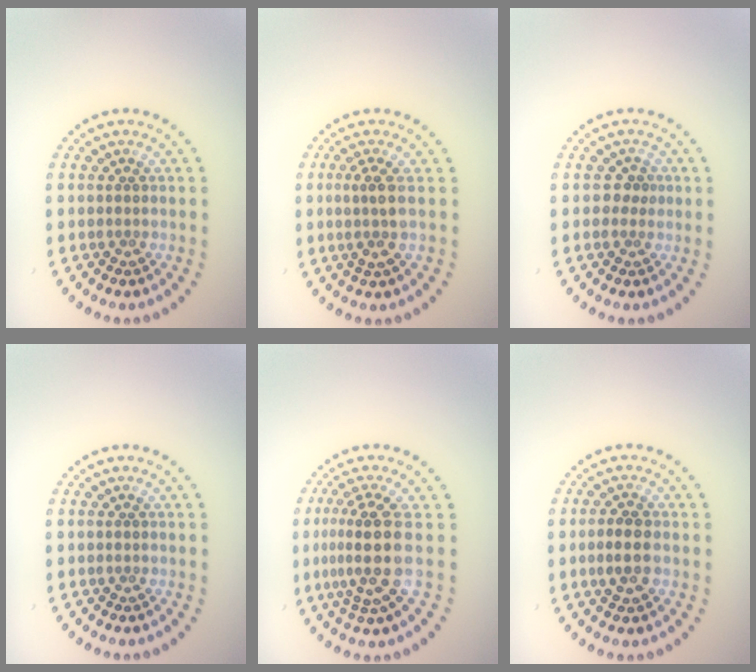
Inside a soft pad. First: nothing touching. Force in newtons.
{"total": 2.2, "press": 1.7, "slide": 1.4}
{"total": 1.3, "press": 1.2, "slide": 0.6}
{"total": 0.0}
{"total": 4.5, "press": 3.5, "slide": 2.8}
{"total": 2.4, "press": 2.4, "slide": 0.2}